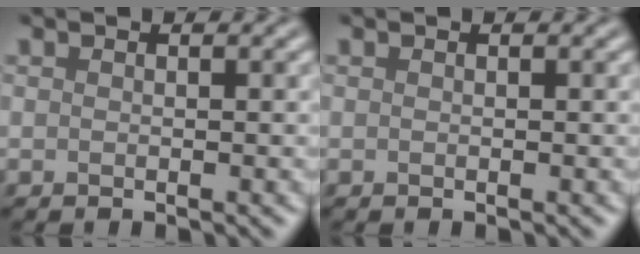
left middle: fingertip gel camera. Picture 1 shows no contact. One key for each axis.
{"total": 0.0}